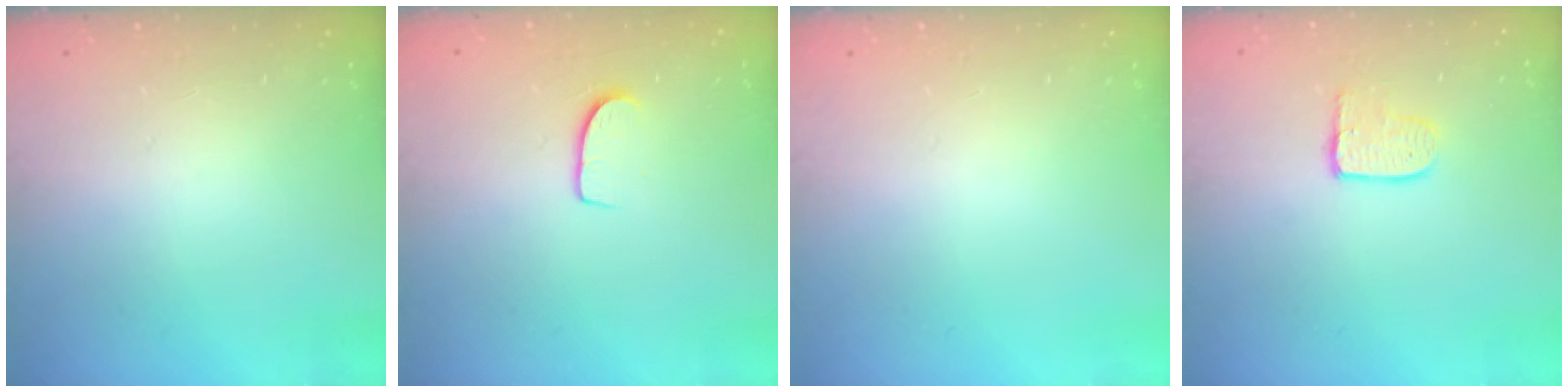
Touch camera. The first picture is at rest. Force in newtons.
{"total": 6.4, "press": 6.4, "slide": 0.6}
{"total": 0.0}
{"total": 5.7, "press": 5.7, "slide": 0.5}